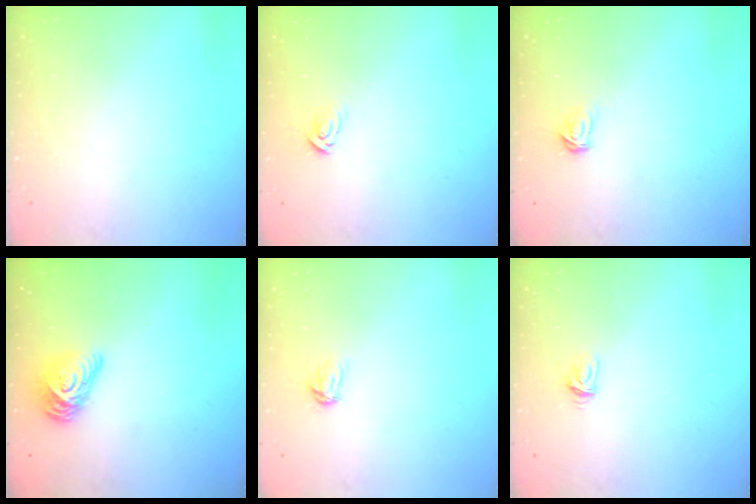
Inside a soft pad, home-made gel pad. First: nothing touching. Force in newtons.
{"total": 2.9, "press": 2.9, "slide": 0.2}
{"total": 2.1, "press": 2.1, "slide": 0.2}
{"total": 11.3, "press": 11.3, "slide": 0.4}
{"total": 3.9, "press": 3.9, "slide": 0.4}
{"total": 3.3, "press": 3.2, "slide": 0.5}